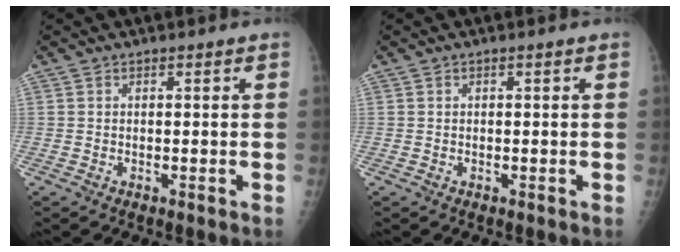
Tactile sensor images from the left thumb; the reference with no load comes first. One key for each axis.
{"total": 0.0}